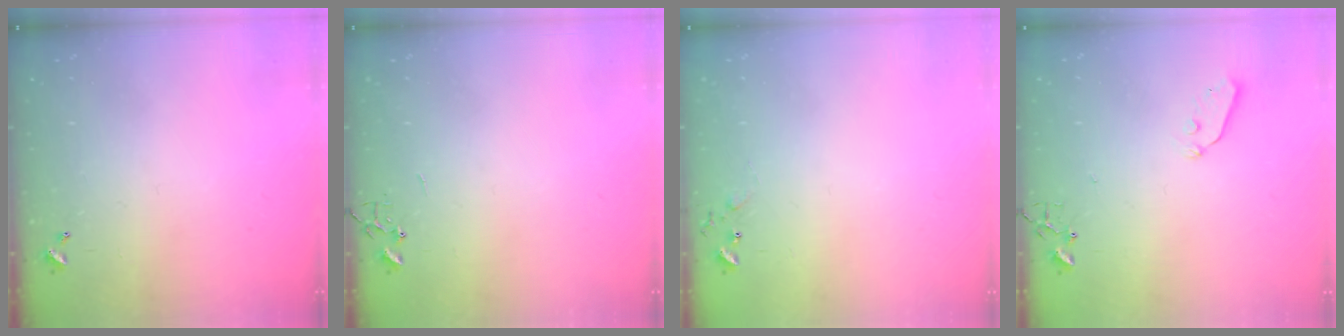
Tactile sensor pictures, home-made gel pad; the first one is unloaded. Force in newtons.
{"total": 0.0}
{"total": 5.1, "press": 5.0, "slide": 0.8}
{"total": 4.3, "press": 4.3, "slide": 0.7}